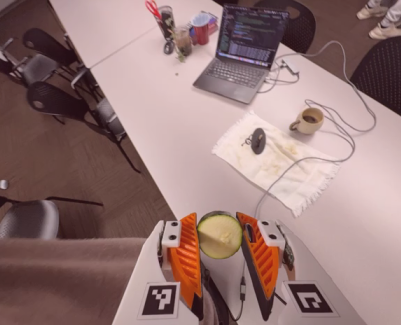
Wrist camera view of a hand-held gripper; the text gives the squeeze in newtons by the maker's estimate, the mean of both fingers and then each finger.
{"total": 9.0, "left": 8.5, "right": 9.4}